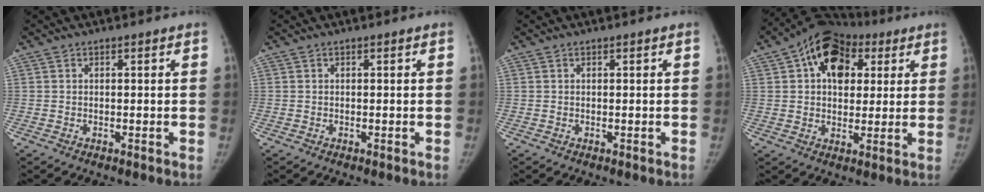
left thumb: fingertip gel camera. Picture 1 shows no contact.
{"total": 0.0}
{"total": 0.0}
{"total": 14.3, "force": [5.2, 9.8, 9.1], "torque": [-0.105, 0.010, 0.076]}